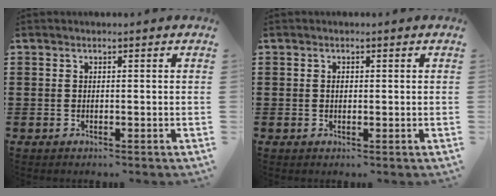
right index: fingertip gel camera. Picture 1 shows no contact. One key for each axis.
{"total": 0.7, "fx": 0.0, "fy": 0.4, "fz": 0.5, "tx": -0.013, "ty": -0.001, "tz": 0.000}